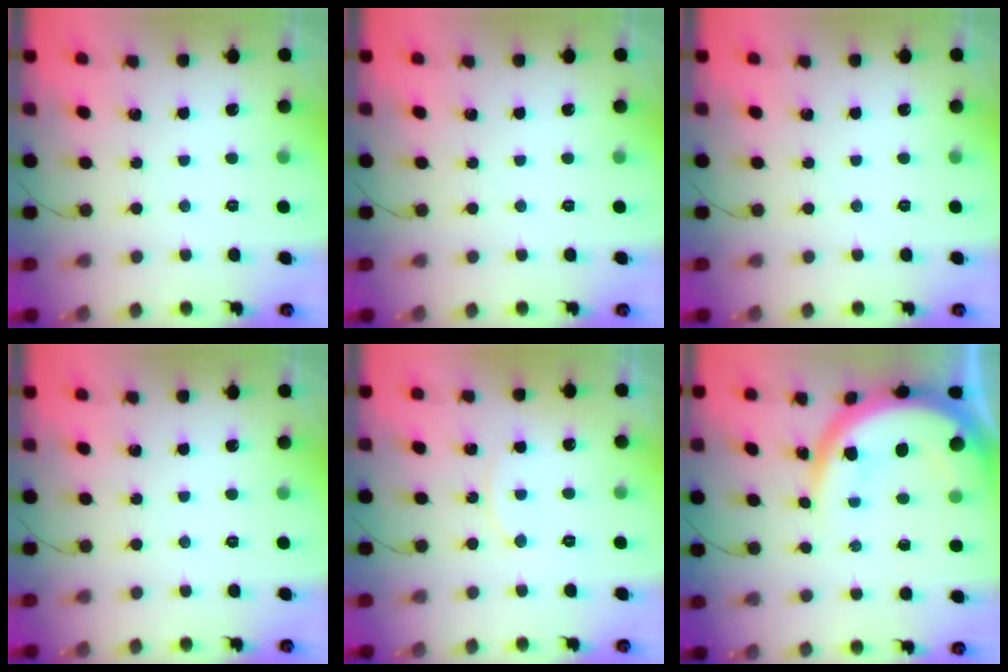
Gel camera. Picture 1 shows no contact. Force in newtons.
{"total": 0.0}
{"total": 0.0}
{"total": 0.0}
{"total": 4.6, "press": 4.6, "slide": 0.0}
{"total": 15.0, "press": 14.9, "slide": 1.6}